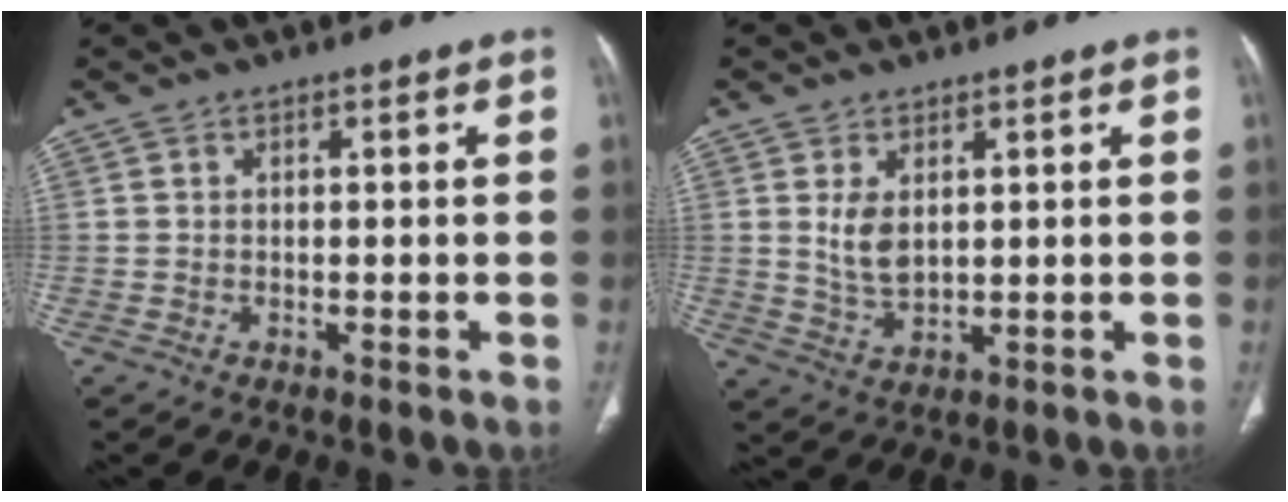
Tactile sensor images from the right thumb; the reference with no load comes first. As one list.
[{"total": 5.2, "force": [1.4, 3.0, 4.0], "torque": [-0.073, -0.013, 0.037]}]